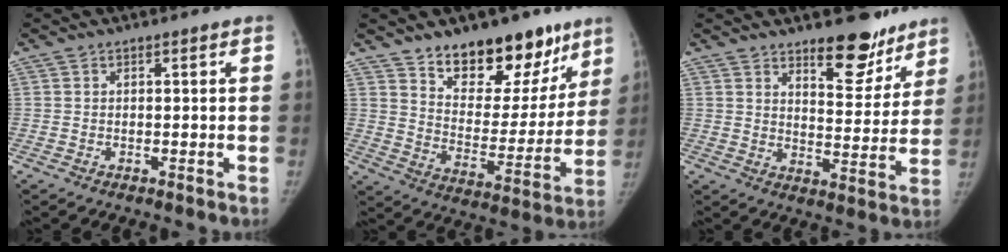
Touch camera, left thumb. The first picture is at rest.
{"total": 20.3, "force": [14.0, 10.5, 10.4], "torque": [-0.084, -0.086, 0.212]}
{"total": 11.7, "force": [8.8, 4.7, 6.2], "torque": [-0.040, -0.065, 0.130]}